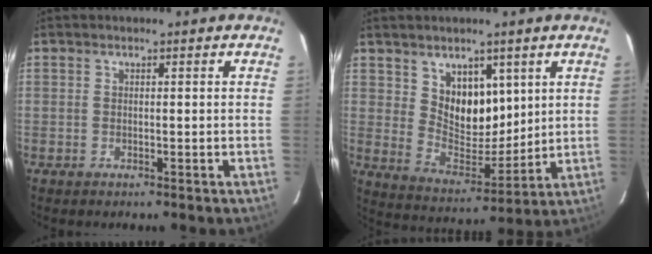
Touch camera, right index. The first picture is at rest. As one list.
[{"total": 10.3, "force": [4.8, 7.0, 5.8], "torque": [-0.091, -0.006, 0.101]}]